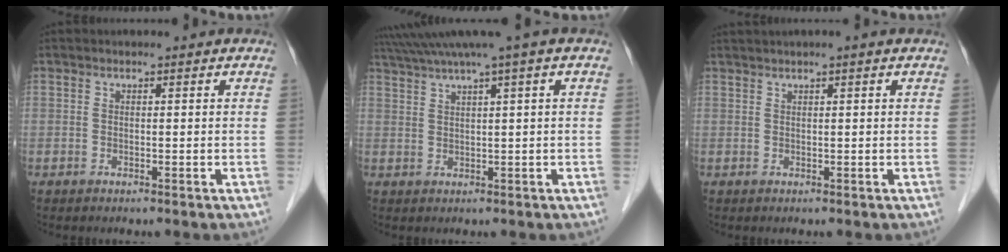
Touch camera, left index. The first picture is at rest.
{"total": 6.4, "force": [4.3, -1.3, 4.6], "torque": [-0.083, 0.032, 0.075]}
{"total": 2.1, "force": [1.4, -0.3, 1.5], "torque": [-0.032, 0.014, 0.027]}